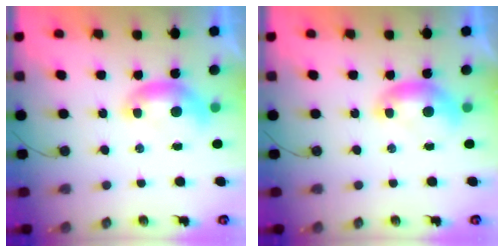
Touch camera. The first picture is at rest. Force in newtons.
{"total": 0.0}